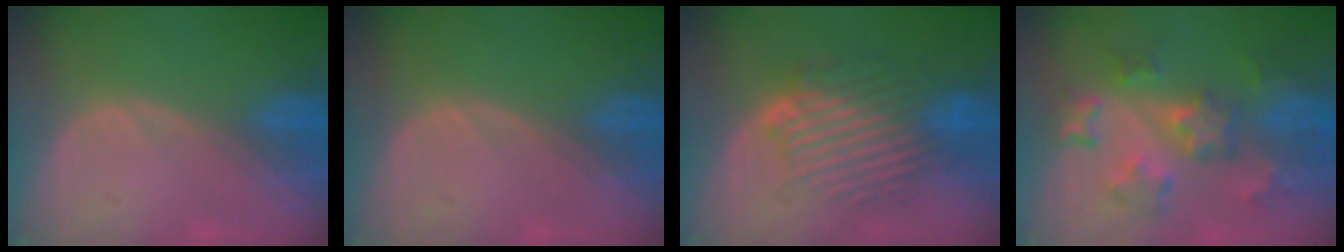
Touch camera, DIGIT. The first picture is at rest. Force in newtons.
{"total": 0.0}
{"total": 8.9, "press": 8.5, "slide": 2.8}
{"total": 8.8, "press": 7.8, "slide": 3.9}